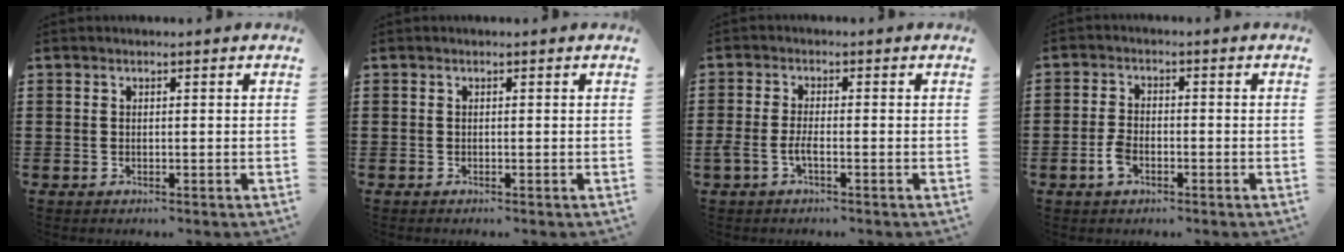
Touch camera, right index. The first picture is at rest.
{"total": 0.0}
{"total": 2.6, "force": [-1.2, 0.5, 2.2], "torque": [-0.054, -0.005, -0.026]}
{"total": 3.3, "force": [-1.6, 1.6, 2.5], "torque": [-0.066, -0.006, -0.034]}